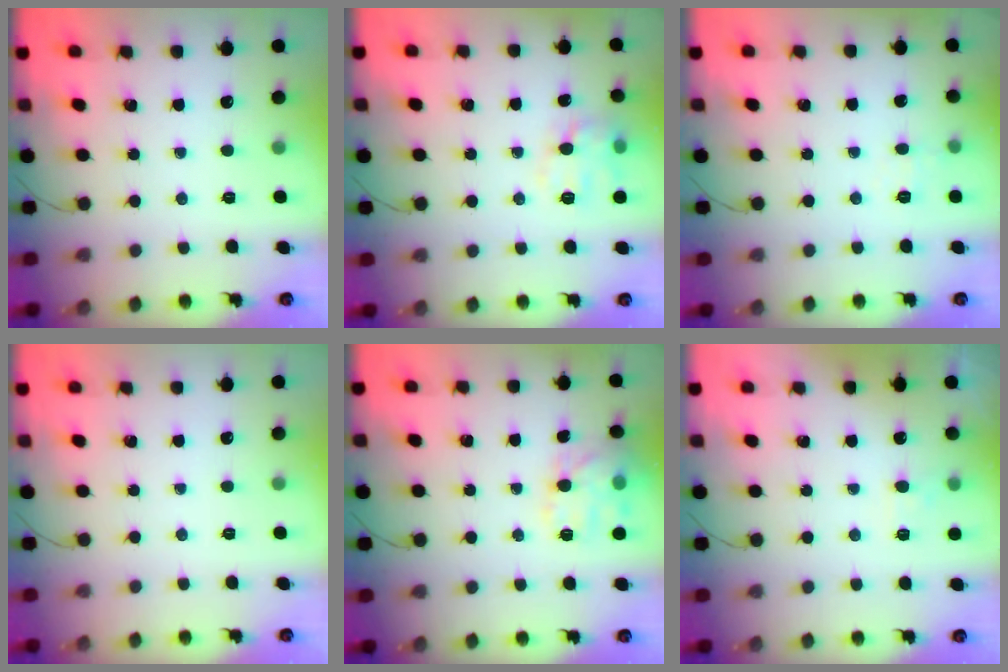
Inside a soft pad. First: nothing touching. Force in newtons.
{"total": 9.4, "press": 9.4, "slide": 0.5}
{"total": 5.7, "press": 5.5, "slide": 1.4}
{"total": 0.0}
{"total": 13.9, "press": 13.9, "slide": 0.5}
{"total": 3.2, "press": 2.8, "slide": 1.6}